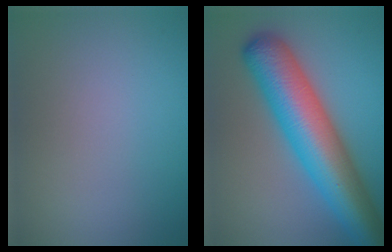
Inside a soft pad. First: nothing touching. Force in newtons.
{"total": 11.1, "press": 11.1, "slide": 0.3}